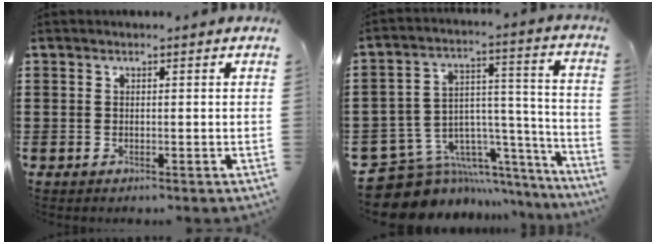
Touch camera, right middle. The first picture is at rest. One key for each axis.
{"total": 9.3, "fx": -7.1, "fy": 5.6, "fz": 2.0, "tx": -0.058, "ty": -0.001, "tz": -0.126}